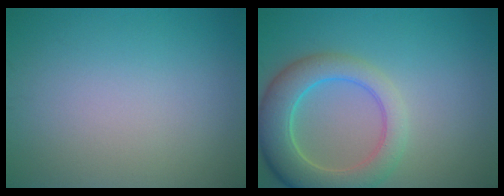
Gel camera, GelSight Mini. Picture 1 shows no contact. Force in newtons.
{"total": 6.5, "press": 6.5, "slide": 0.7}